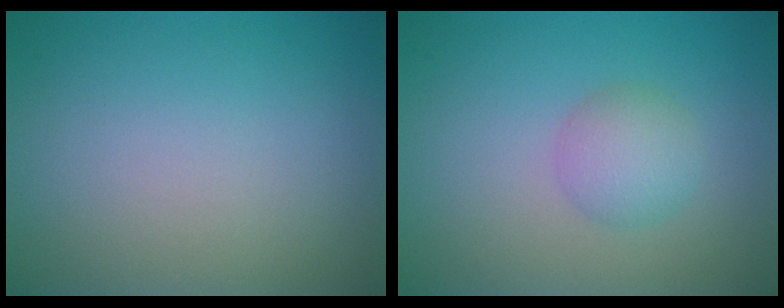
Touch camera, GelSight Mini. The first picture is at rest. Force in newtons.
{"total": 2.5, "press": 2.4, "slide": 0.2}